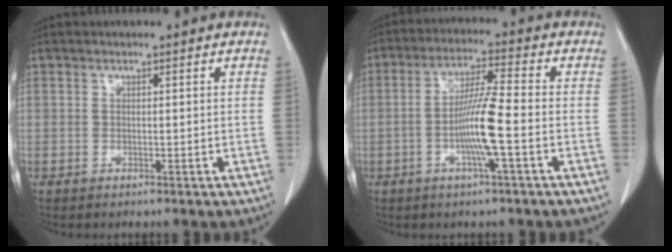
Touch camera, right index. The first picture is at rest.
{"total": 8.3, "force": [-2.1, -0.2, 8.0], "torque": [-0.157, 0.000, -0.043]}